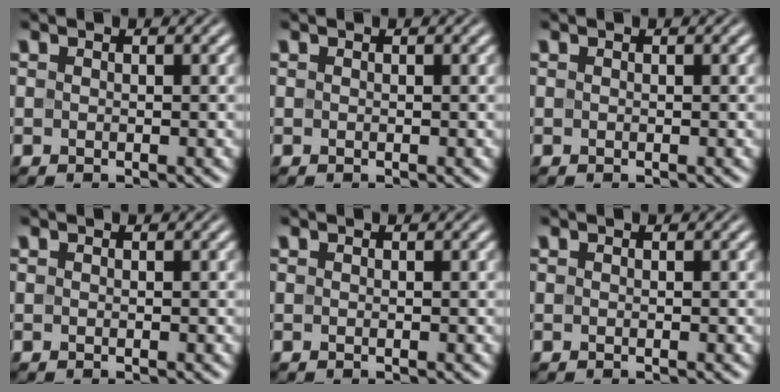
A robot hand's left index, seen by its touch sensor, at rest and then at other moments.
{"total": 0.0}
{"total": 0.0}
{"total": 0.0}
{"total": 0.0}
{"total": 0.0}